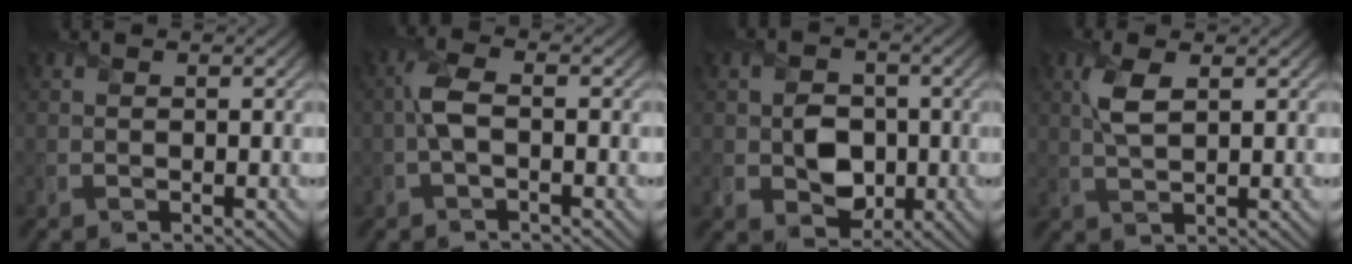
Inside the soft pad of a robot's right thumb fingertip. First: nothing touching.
{"total": 3.4, "force": [-0.5, 1.4, 3.1], "torque": [-0.072, 0.005, -0.014]}
{"total": 5.2, "force": [-0.6, 4.3, 2.8], "torque": [-0.056, -0.006, -0.015]}
{"total": 3.7, "force": [1.3, 1.4, 3.2], "torque": [-0.078, 0.003, 0.027]}